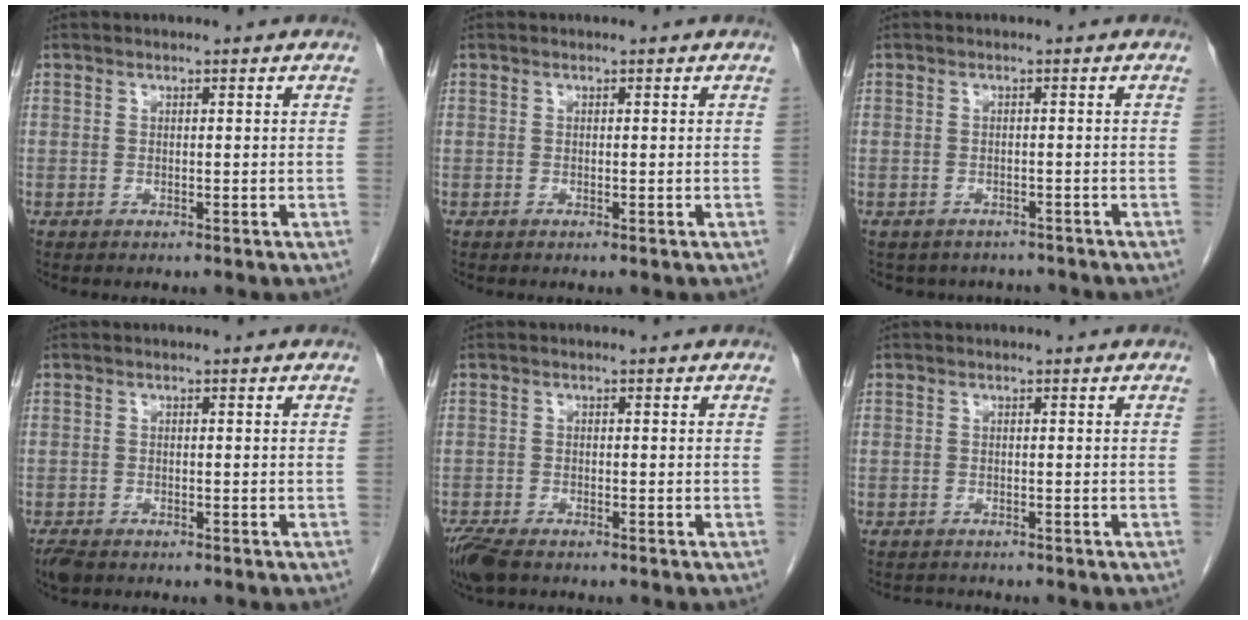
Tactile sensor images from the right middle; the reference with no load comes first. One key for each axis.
{"total": 0.0}
{"total": 5.7, "fx": -5.0, "fy": 2.7, "fz": 0.3, "tx": 0.002, "ty": 0.010, "tz": -0.056}
{"total": 2.5, "fx": -1.9, "fy": 1.1, "fz": 1.2, "tx": -0.028, "ty": -0.005, "tz": -0.031}
{"total": 5.0, "fx": -3.8, "fy": 1.7, "fz": 2.8, "tx": -0.059, "ty": -0.012, "tz": -0.068}
{"total": 1.6, "fx": -1.5, "fy": 0.5, "fz": -0.1, "tx": -0.001, "ty": -0.004, "tz": -0.023}